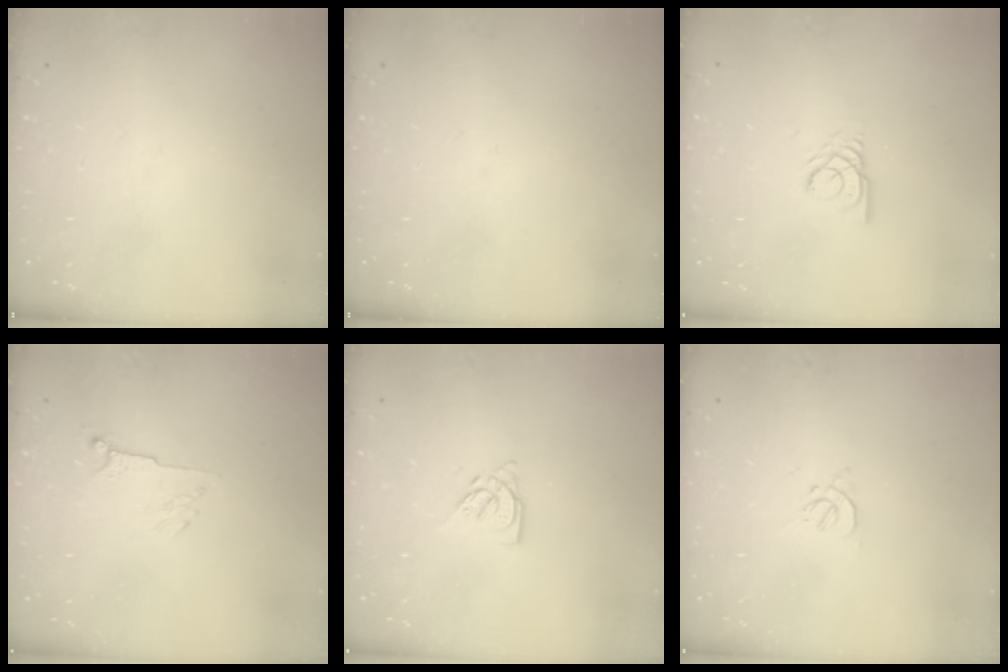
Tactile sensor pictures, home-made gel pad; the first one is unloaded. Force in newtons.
{"total": 0.0}
{"total": 2.7, "press": 2.7, "slide": 0.2}
{"total": 4.5, "press": 4.4, "slide": 1.0}
{"total": 5.0, "press": 5.0, "slide": 0.5}
{"total": 1.7, "press": 1.7, "slide": 0.5}